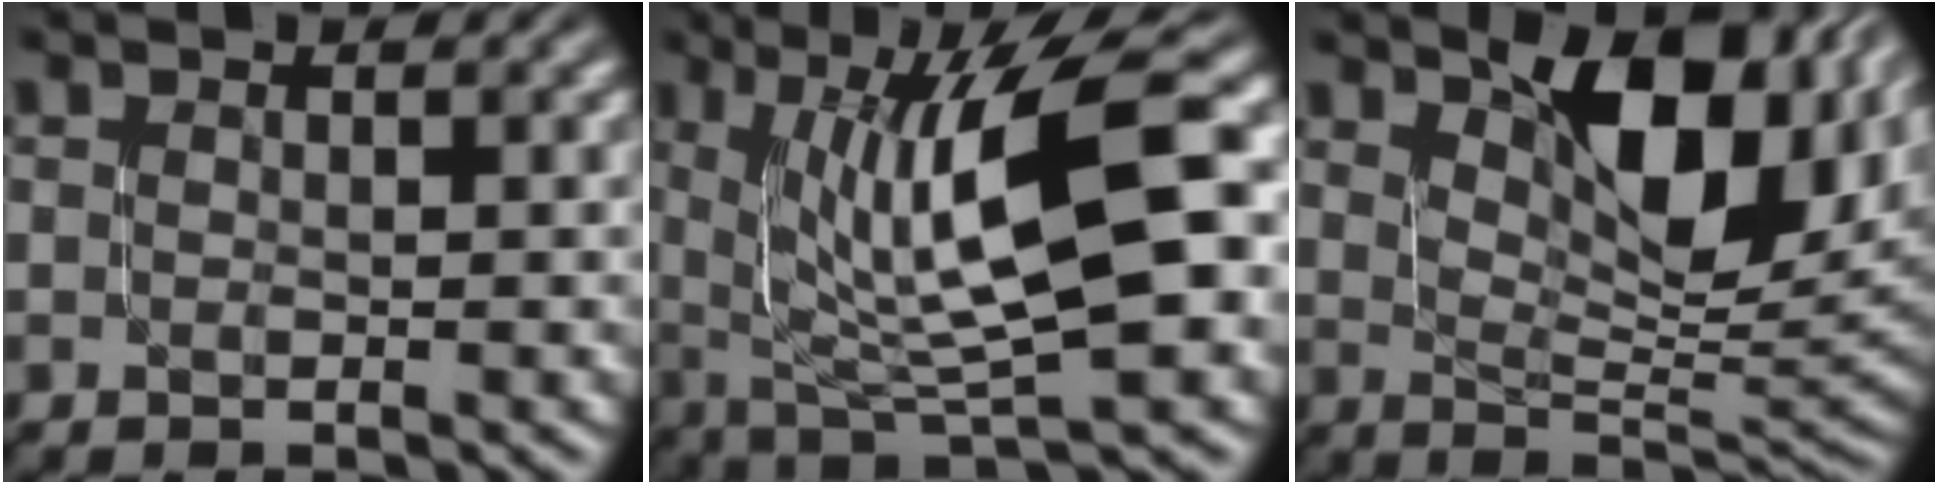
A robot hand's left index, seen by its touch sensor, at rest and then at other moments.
{"total": 11.7, "force": [2.0, 3.2, 11.0], "torque": [-0.175, 0.007, 0.037]}
{"total": 11.2, "force": [4.6, 4.7, 9.1], "torque": [-0.130, 0.006, 0.077]}